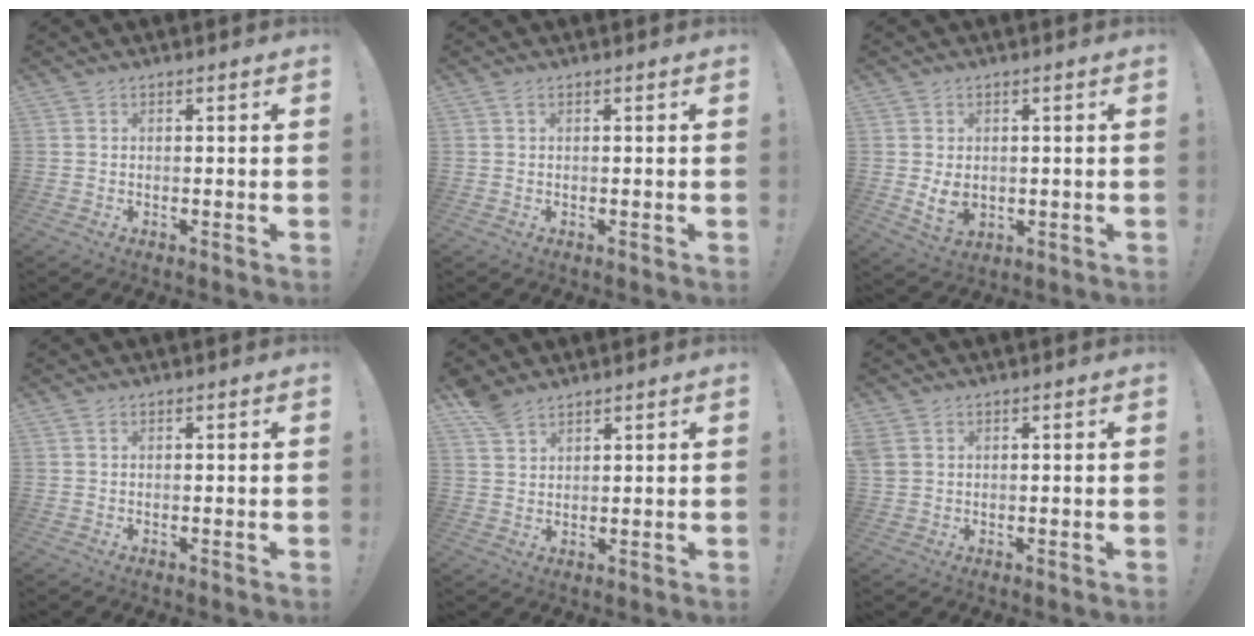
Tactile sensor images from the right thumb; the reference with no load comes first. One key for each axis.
{"total": 0.8, "fx": 0.3, "fy": 0.2, "fz": 0.7, "tx": -0.012, "ty": 0.001, "tz": 0.003}
{"total": 5.7, "fx": 0.1, "fy": 4.2, "fz": 3.7, "tx": -0.061, "ty": -0.008, "tz": 0.001}
{"total": 0.0}
{"total": 5.4, "fx": 4.4, "fy": 2.6, "fz": 1.8, "tx": -0.030, "ty": -0.022, "tz": 0.084}
{"total": 2.9, "fx": 1.4, "fy": 2.2, "fz": 1.3, "tx": -0.028, "ty": 0.004, "tz": 0.029}